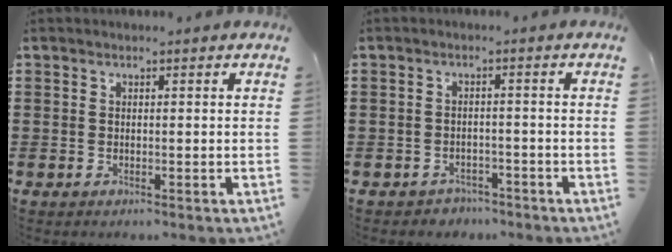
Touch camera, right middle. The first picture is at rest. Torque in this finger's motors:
{"motor_torque": [-0.31, 0.28, 0.00, 0.00]}